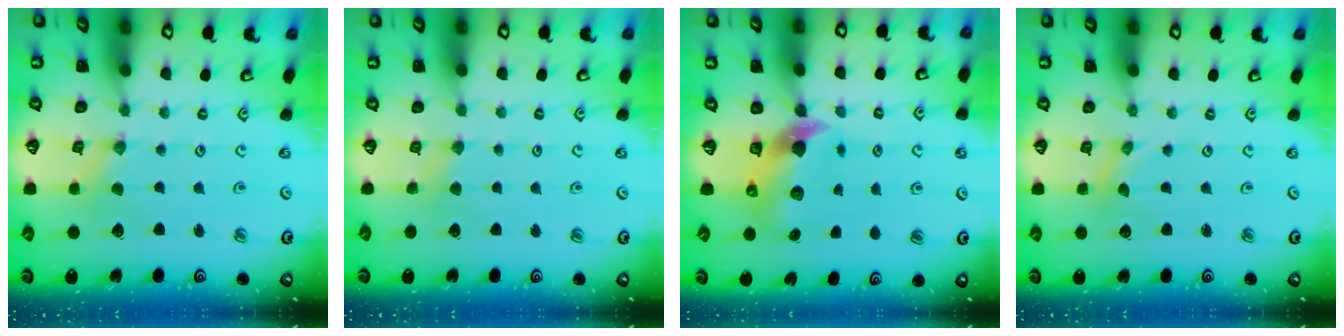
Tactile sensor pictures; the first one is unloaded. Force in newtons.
{"total": 3.2, "press": 3.1, "slide": 0.5}
{"total": 6.6, "press": 6.5, "slide": 0.9}
{"total": 0.0}